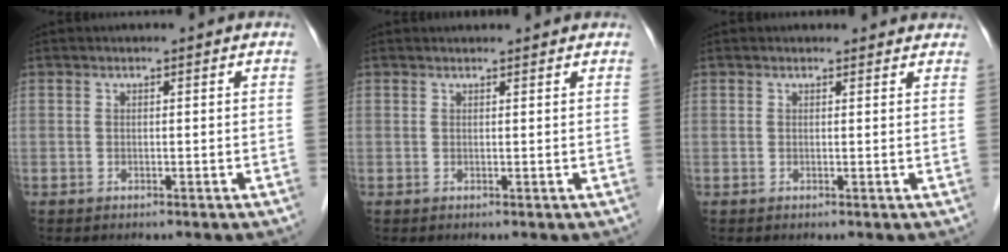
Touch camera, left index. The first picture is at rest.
{"total": 2.8, "force": [2.7, 0.5, 0.6], "torque": [-0.011, 0.022, 0.033]}
{"total": 2.6, "force": [2.4, 0.9, 0.3], "torque": [-0.004, 0.009, 0.018]}